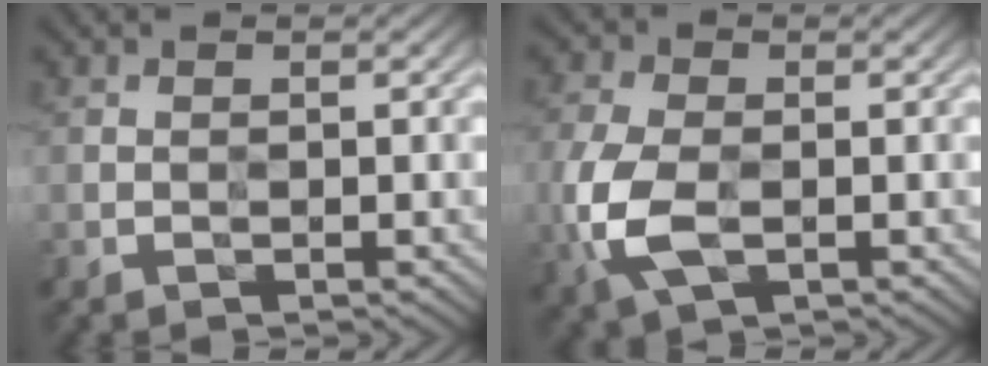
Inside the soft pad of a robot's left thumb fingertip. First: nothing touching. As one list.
[{"total": 7.6, "force": [-2.2, 4.5, 5.7], "torque": [-0.150, -0.011, -0.046]}]